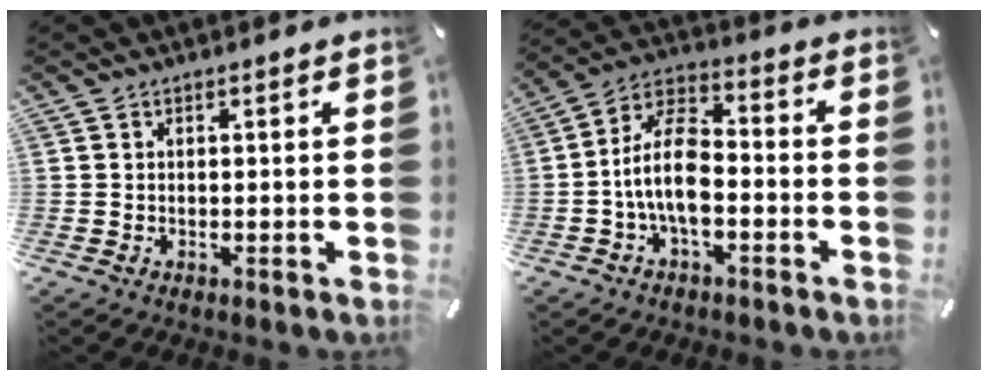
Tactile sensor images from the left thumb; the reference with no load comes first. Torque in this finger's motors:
{"motor_torque": [1.81, 2.75, 1.66, 0.53, 0.21]}